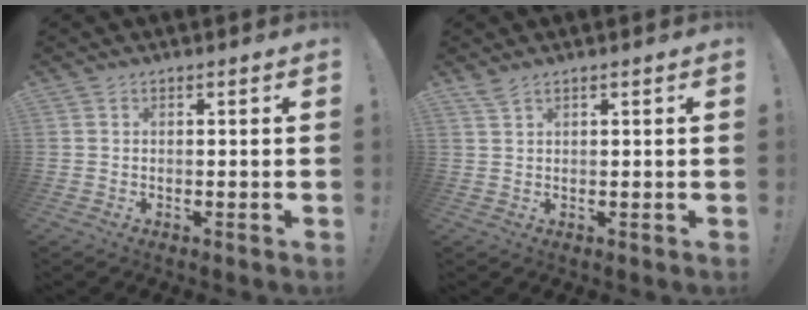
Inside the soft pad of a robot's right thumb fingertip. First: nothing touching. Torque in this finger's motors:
{"motor_torque": [0.05, 0.18, 0.14, 0.16, -0.02]}